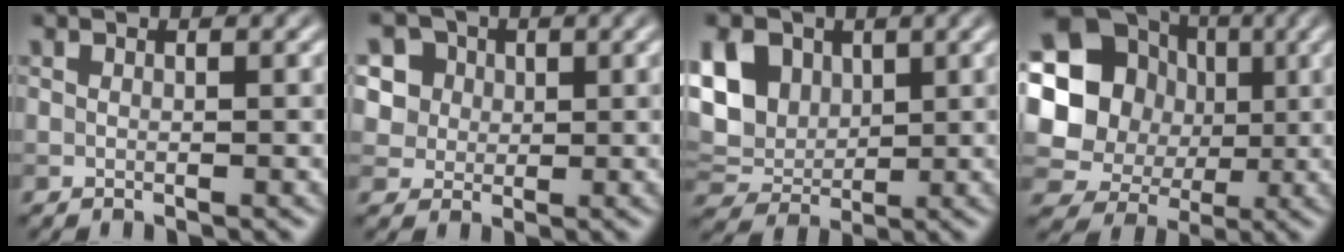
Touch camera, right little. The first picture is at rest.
{"total": 6.4, "force": [3.0, 5.2, 2.4], "torque": [-0.043, 0.017, 0.039]}
{"total": 7.9, "force": [2.6, 5.8, 4.6], "torque": [-0.113, 0.025, 0.039]}
{"total": 16.1, "force": [2.2, 14.7, 6.0], "torque": [-0.156, 0.024, 0.022]}